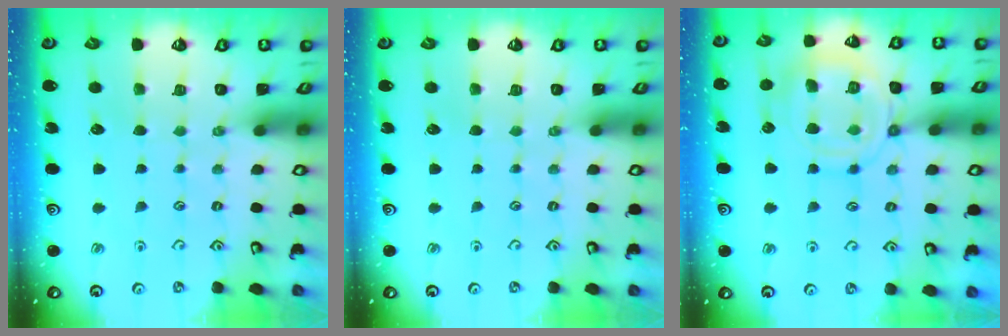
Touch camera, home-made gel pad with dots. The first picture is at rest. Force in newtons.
{"total": 0.0}
{"total": 13.9, "press": 13.9, "slide": 1.2}